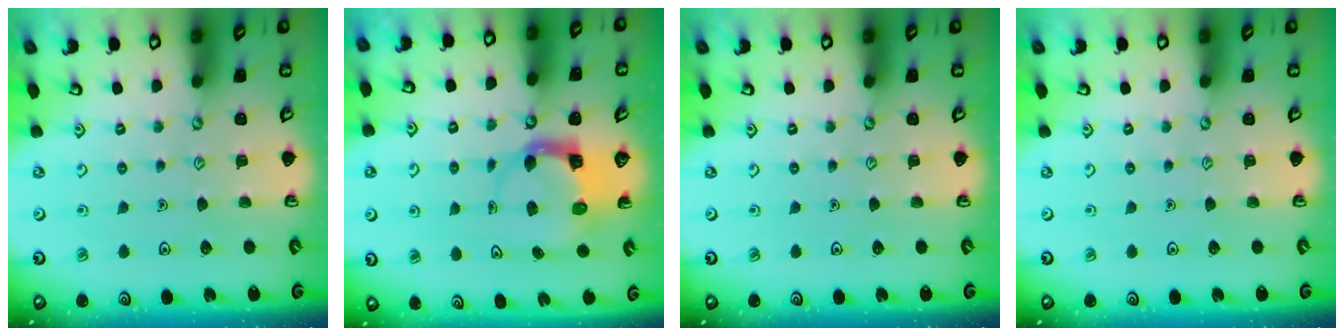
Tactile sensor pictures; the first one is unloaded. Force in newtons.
{"total": 3.6, "press": 3.5, "slide": 0.5}
{"total": 0.0}
{"total": 0.0}